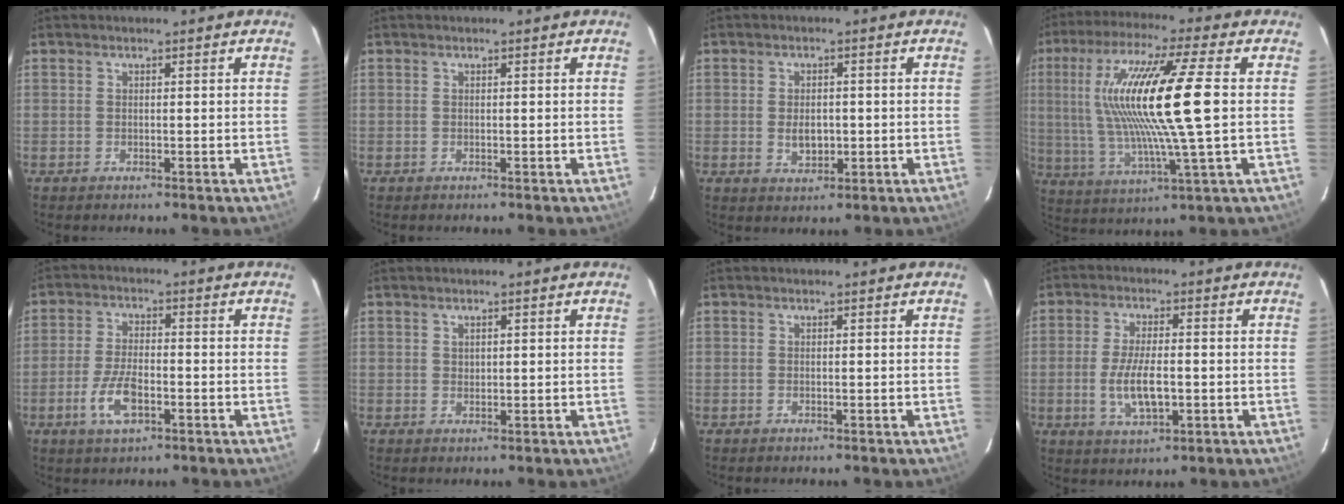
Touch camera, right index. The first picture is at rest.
{"total": 0.0}
{"total": 4.1, "force": [-0.5, 2.8, 3.0], "torque": [-0.052, -0.004, -0.003]}
{"total": 18.9, "force": [2.4, 1.5, 18.7], "torque": [-0.354, 0.003, 0.049]}
{"total": 7.4, "force": [-3.1, 3.0, 6.1], "torque": [-0.132, -0.004, -0.058]}
{"total": 1.1, "force": [0.5, 0.8, 0.6], "torque": [-0.007, 0.004, 0.011]}
{"total": 0.0}
{"total": 8.0, "force": [-1.6, 3.0, 7.2], "torque": [-0.144, -0.009, -0.025]}